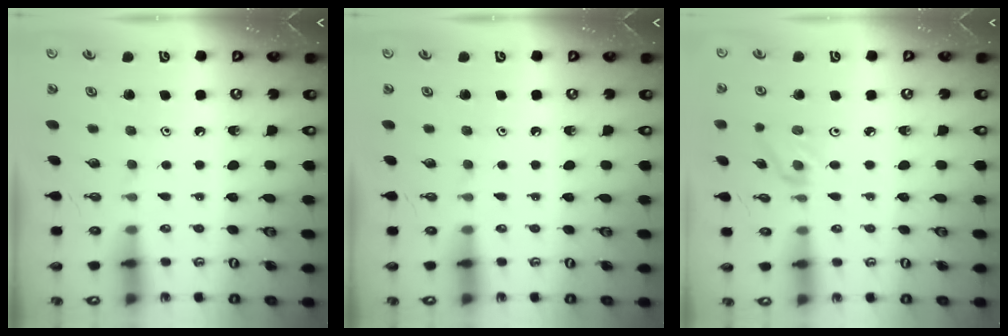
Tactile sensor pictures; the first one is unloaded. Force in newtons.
{"total": 0.0}
{"total": 2.2, "press": 2.2, "slide": 0.3}